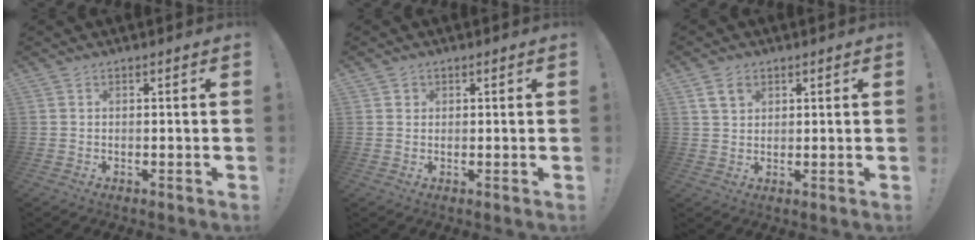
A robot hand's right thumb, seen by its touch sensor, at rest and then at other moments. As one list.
[{"total": 1.1, "force": [0.5, 0.9, 0.1], "torque": [0.000, 0.000, 0.009]}, {"total": 4.9, "force": [2.6, 3.5, 2.3], "torque": [-0.034, -0.004, 0.049]}]